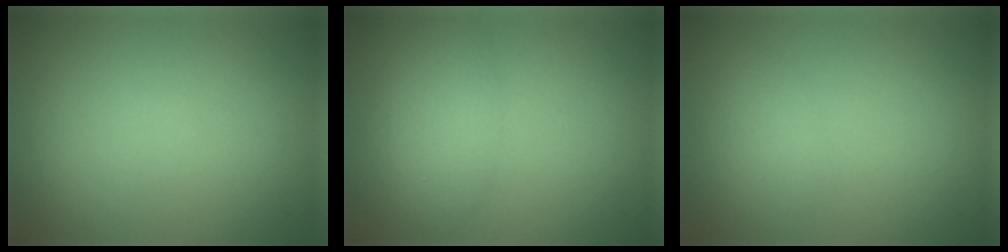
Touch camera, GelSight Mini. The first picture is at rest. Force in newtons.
{"total": 2.8, "press": 2.8, "slide": 0.2}
{"total": 1.0, "press": 1.0, "slide": 0.1}